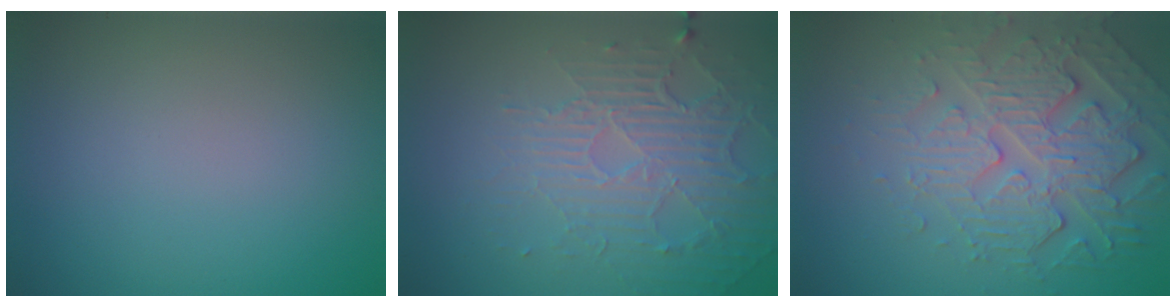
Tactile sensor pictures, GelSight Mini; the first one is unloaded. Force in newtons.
{"total": 5.6, "press": 3.5, "slide": 4.4}
{"total": 6.0, "press": 4.8, "slide": 3.7}